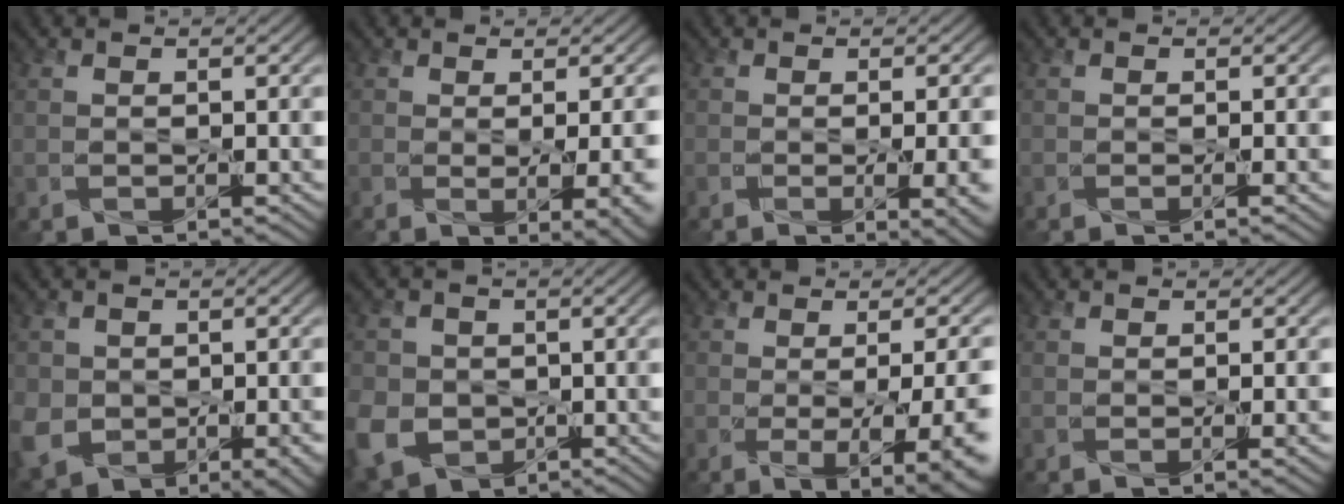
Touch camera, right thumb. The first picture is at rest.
{"total": 7.4, "force": [-1.0, 2.7, 6.8], "torque": [-0.071, -0.007, 0.001]}
{"total": 7.5, "force": [-1.7, 2.9, 6.7], "torque": [-0.071, -0.014, -0.003]}
{"total": 1.6, "force": [-0.3, 0.3, 1.5], "torque": [-0.022, -0.001, -0.008]}
{"total": 10.2, "force": [-3.0, 8.1, 5.3], "torque": [-0.110, -0.041, -0.038]}
{"total": 7.8, "force": [-2.1, 6.8, 3.3], "torque": [-0.105, -0.025, -0.056]}
{"total": 11.2, "force": [-2.0, 4.6, 10.1], "torque": [-0.103, -0.021, 0.000]}
{"total": 2.5, "force": [-0.3, 0.6, 2.4], "torque": [-0.036, 0.001, -0.007]}